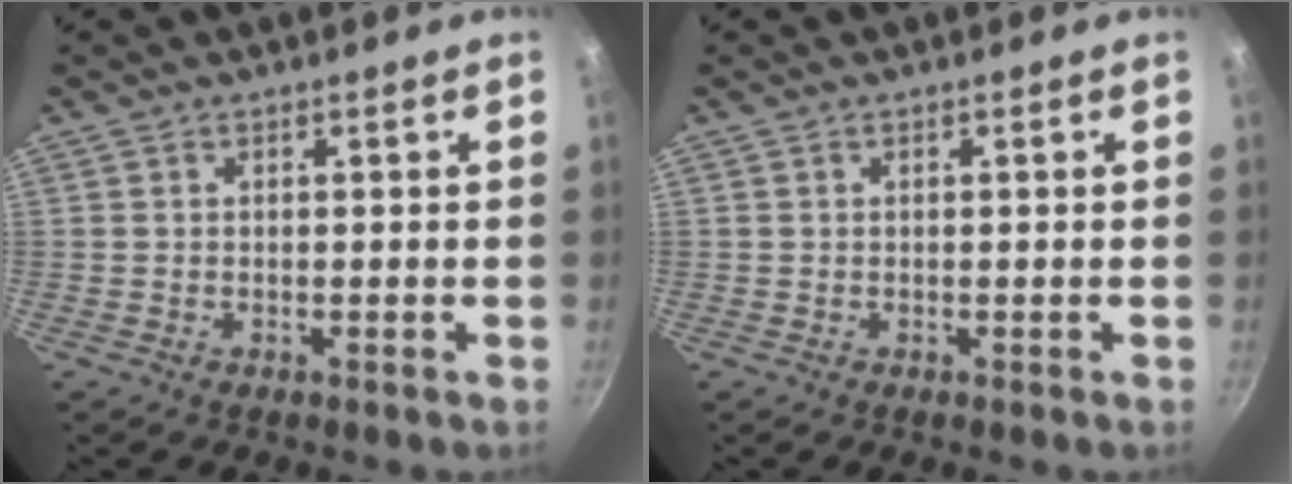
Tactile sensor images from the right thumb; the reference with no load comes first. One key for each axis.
{"total": 0.0}